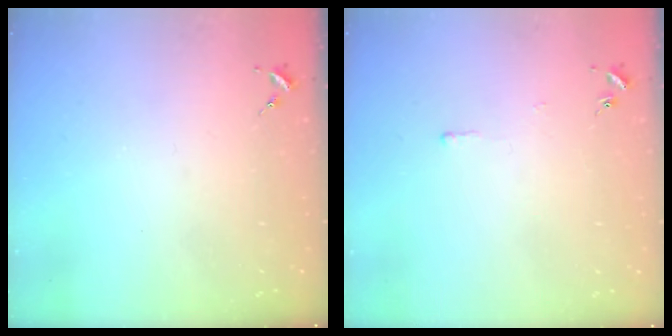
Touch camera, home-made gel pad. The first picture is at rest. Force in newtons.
{"total": 2.6, "press": 2.6, "slide": 0.3}